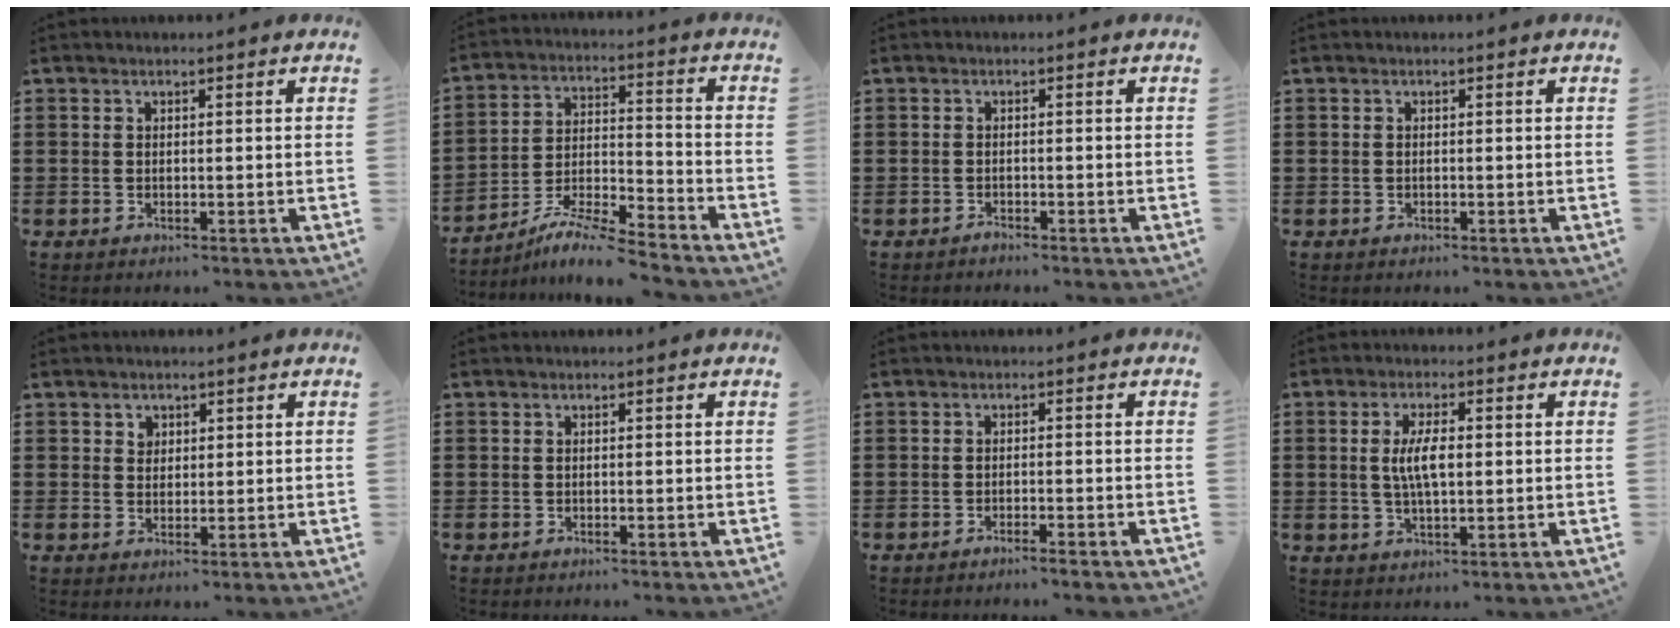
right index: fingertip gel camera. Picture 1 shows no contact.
{"total": 7.4, "force": [-6.9, -0.1, 2.6], "torque": [-0.055, -0.004, -0.139]}
{"total": 0.8, "force": [-0.8, 0.2, 0.0], "torque": [-0.002, 0.002, -0.017]}
{"total": 0.0}
{"total": 1.6, "force": [0.9, 1.3, 0.3], "torque": [-0.010, 0.007, 0.018]}
{"total": 0.0}
{"total": 1.4, "force": [-1.3, -0.1, 0.5], "torque": [-0.010, 0.001, -0.025]}
{"total": 5.3, "force": [0.3, 1.8, 5.0], "torque": [-0.110, 0.000, -0.002]}